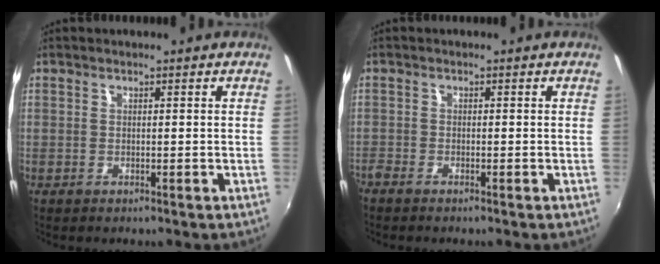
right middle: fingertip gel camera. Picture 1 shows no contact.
{"total": 1.3, "force": [-1.2, 0.2, 0.4], "torque": [-0.012, -0.006, -0.027]}